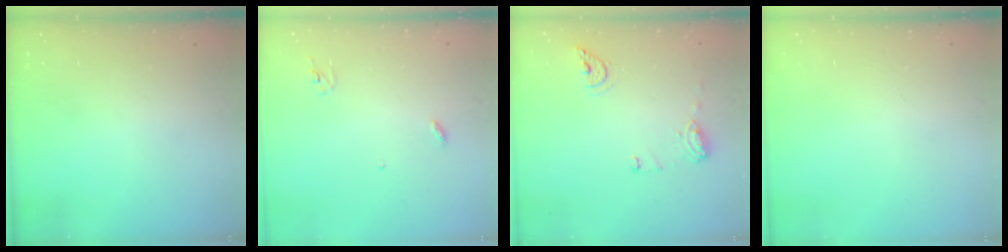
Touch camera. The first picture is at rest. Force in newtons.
{"total": 2.9, "press": 2.9, "slide": 0.2}
{"total": 9.1, "press": 9.1, "slide": 1.1}
{"total": 0.0}